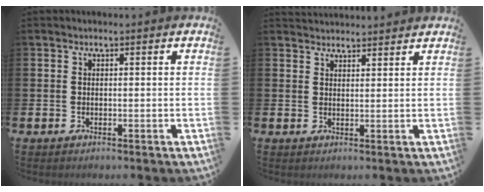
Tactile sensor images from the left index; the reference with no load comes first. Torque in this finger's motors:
{"motor_torque": [0.51, -0.64, 0.05, 0.00]}